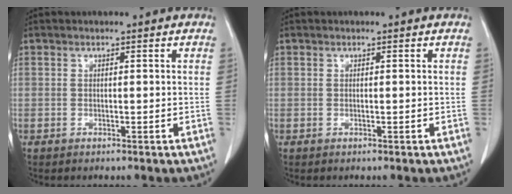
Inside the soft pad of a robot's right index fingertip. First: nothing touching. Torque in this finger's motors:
{"motor_torque": [0.00, 0.00, 0.00, 0.00]}